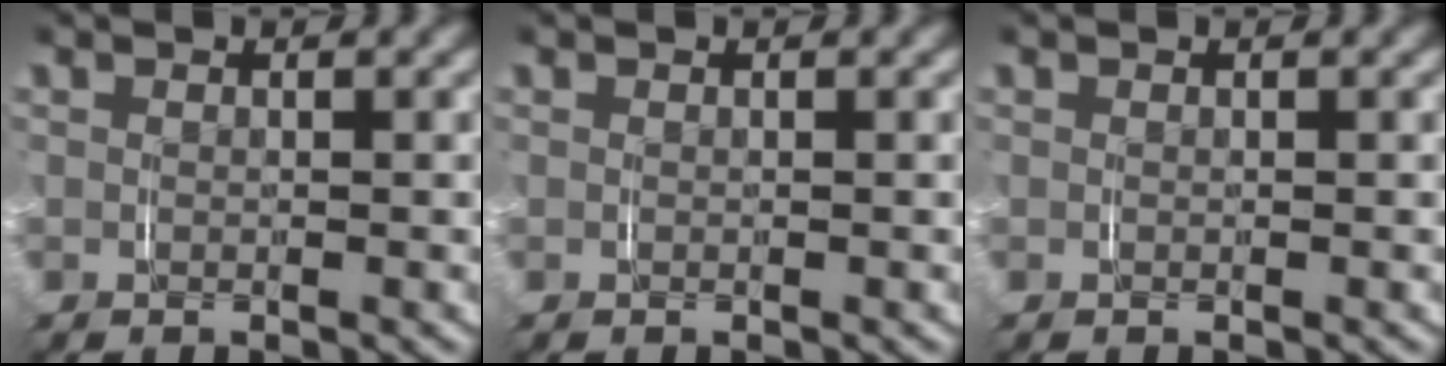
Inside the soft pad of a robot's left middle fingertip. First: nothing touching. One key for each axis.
{"total": 0.0}
{"total": 0.0}